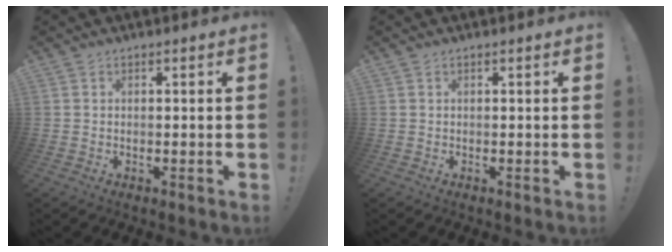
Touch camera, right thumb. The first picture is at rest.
{"total": 0.0}